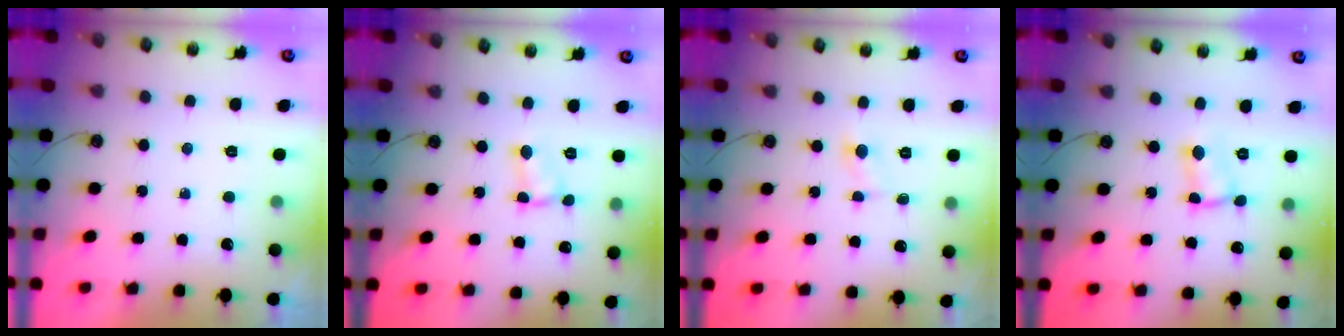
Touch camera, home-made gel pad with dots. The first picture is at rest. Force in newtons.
{"total": 2.5, "press": 2.5, "slide": 0.3}
{"total": 2.6, "press": 2.6, "slide": 0.3}
{"total": 2.0, "press": 2.0, "slide": 0.1}